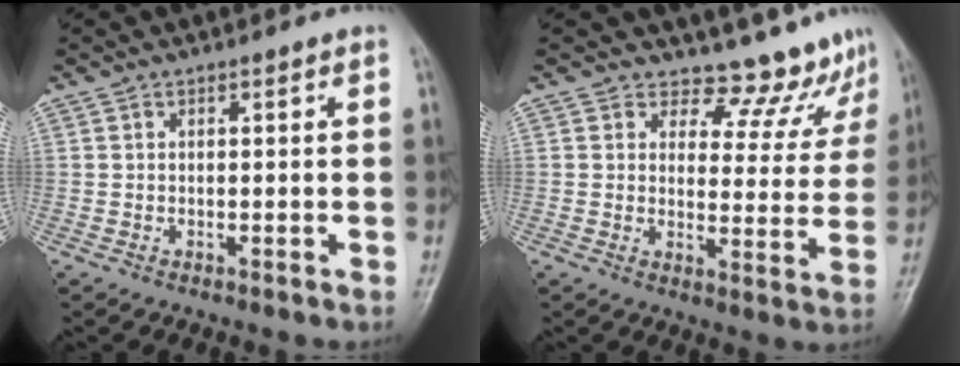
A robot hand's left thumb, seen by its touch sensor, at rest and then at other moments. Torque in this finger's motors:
{"motor_torque": [-0.27, 0.22, -0.12, -0.50, 0.00]}